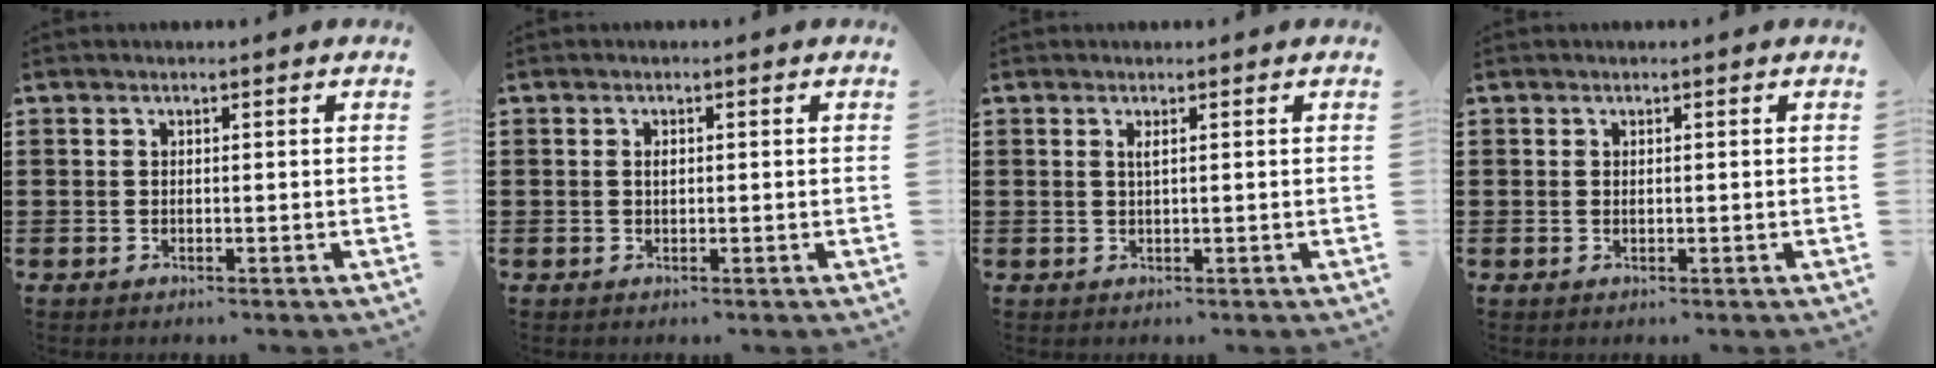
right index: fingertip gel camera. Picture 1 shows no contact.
{"total": 1.1, "force": [0.2, 0.5, 0.9], "torque": [-0.020, 0.003, 0.003]}
{"total": 1.0, "force": [0.4, 0.0, 0.9], "torque": [-0.019, 0.000, 0.006]}
{"total": 0.5, "force": [0.3, 0.3, 0.3], "torque": [-0.006, 0.002, 0.005]}